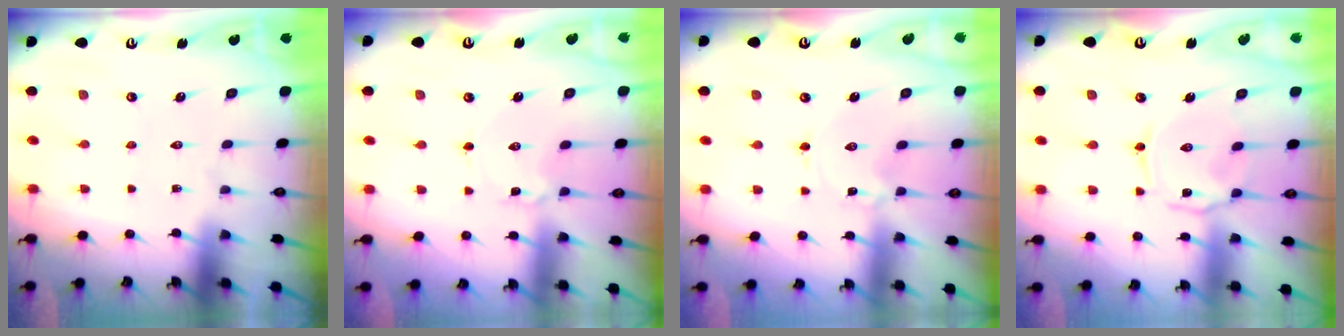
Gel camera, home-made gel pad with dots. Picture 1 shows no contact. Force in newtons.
{"total": 2.3, "press": 2.3, "slide": 0.2}
{"total": 0.0}
{"total": 2.8, "press": 2.8, "slide": 0.6}